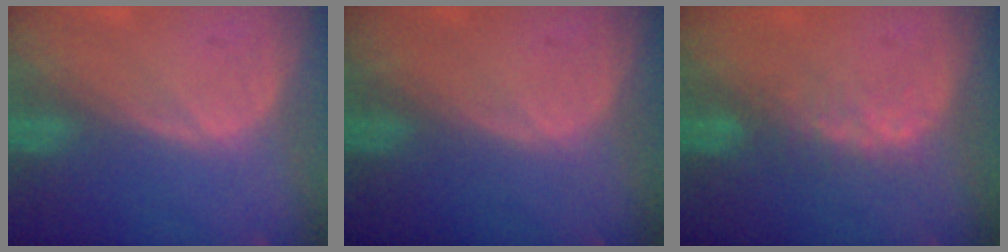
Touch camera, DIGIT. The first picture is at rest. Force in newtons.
{"total": 0.0}
{"total": 3.1, "press": 2.7, "slide": 1.5}